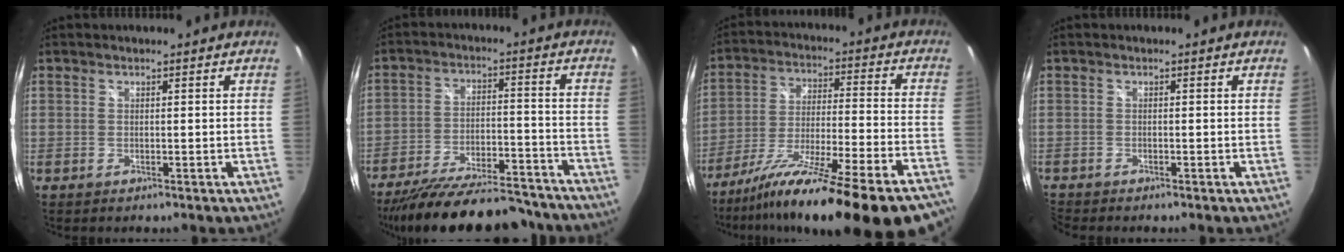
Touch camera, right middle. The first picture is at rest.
{"total": 24.8, "force": [-21.6, 5.8, 10.8], "torque": [-0.195, -0.023, -0.299]}
{"total": 29.4, "force": [-24.3, 1.0, 16.5], "torque": [-0.262, -0.082, -0.364]}
{"total": 1.8, "force": [-1.8, 0.1, 0.2], "torque": [-0.009, -0.013, -0.040]}